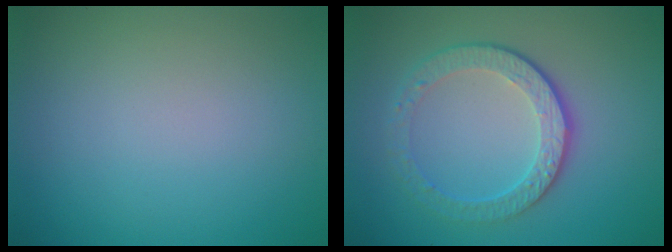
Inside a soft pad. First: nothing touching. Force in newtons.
{"total": 4.7, "press": 3.3, "slide": 3.3}